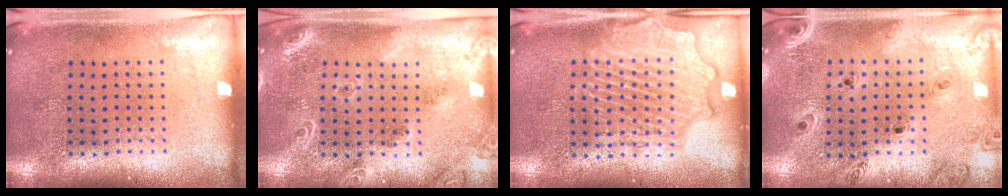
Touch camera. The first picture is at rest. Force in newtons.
{"total": 1.8, "press": 1.7, "slide": 0.8}
{"total": 2.3, "press": 2.3, "slide": 0.3}
{"total": 1.4, "press": 1.3, "slide": 0.2}